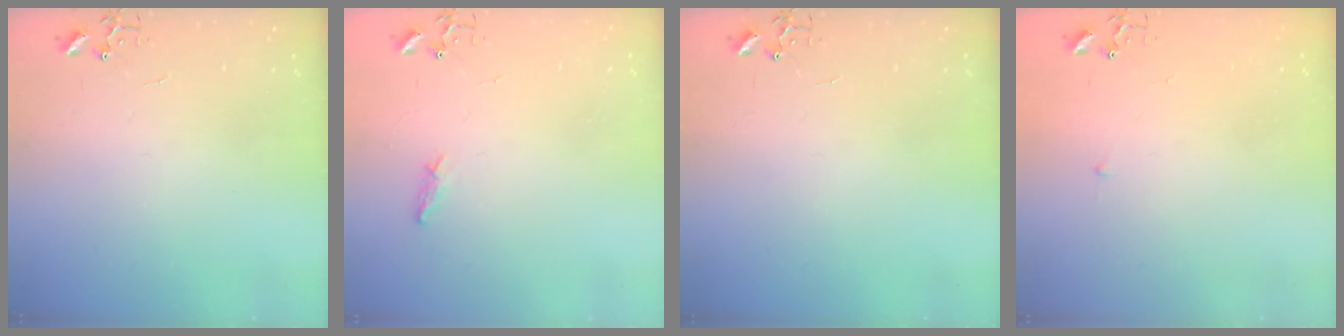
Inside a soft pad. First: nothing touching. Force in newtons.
{"total": 5.9, "press": 5.8, "slide": 0.7}
{"total": 0.0}
{"total": 2.3, "press": 2.3, "slide": 0.3}